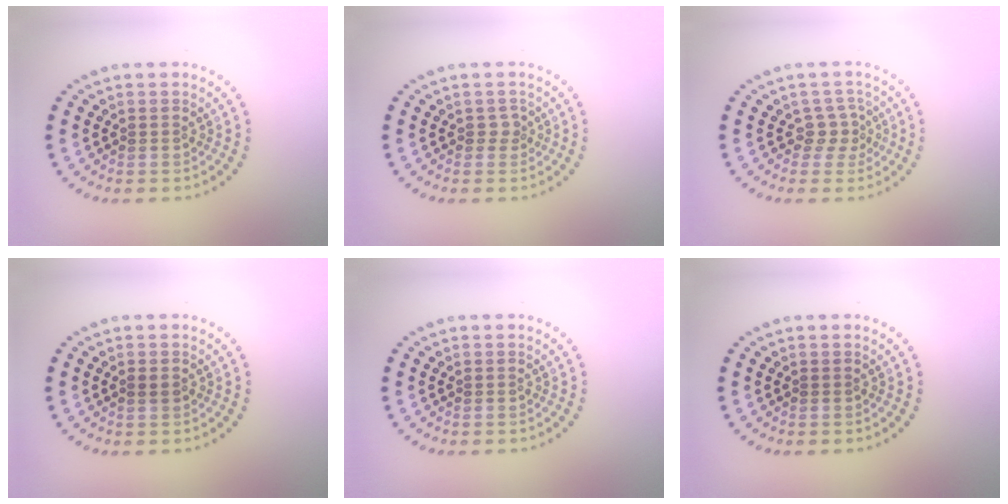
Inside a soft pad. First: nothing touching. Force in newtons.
{"total": 0.9, "press": 0.6, "slide": 0.7}
{"total": 1.9, "press": 1.3, "slide": 1.3}
{"total": 0.7, "press": 0.6, "slide": 0.2}
{"total": 0.0}
{"total": 0.0}